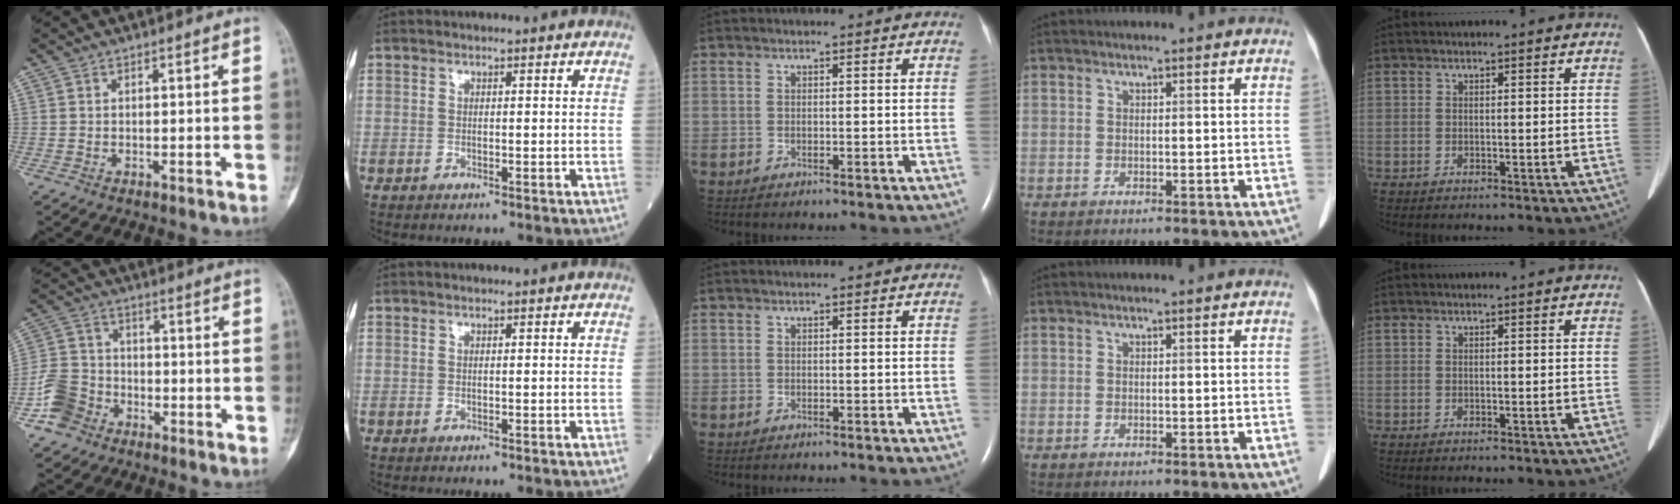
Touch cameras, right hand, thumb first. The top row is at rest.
{"thumb": {"total": 8.0, "force": [-4.4, 6.1, 2.7], "torque": [-0.039, 0.028, -0.093]}}